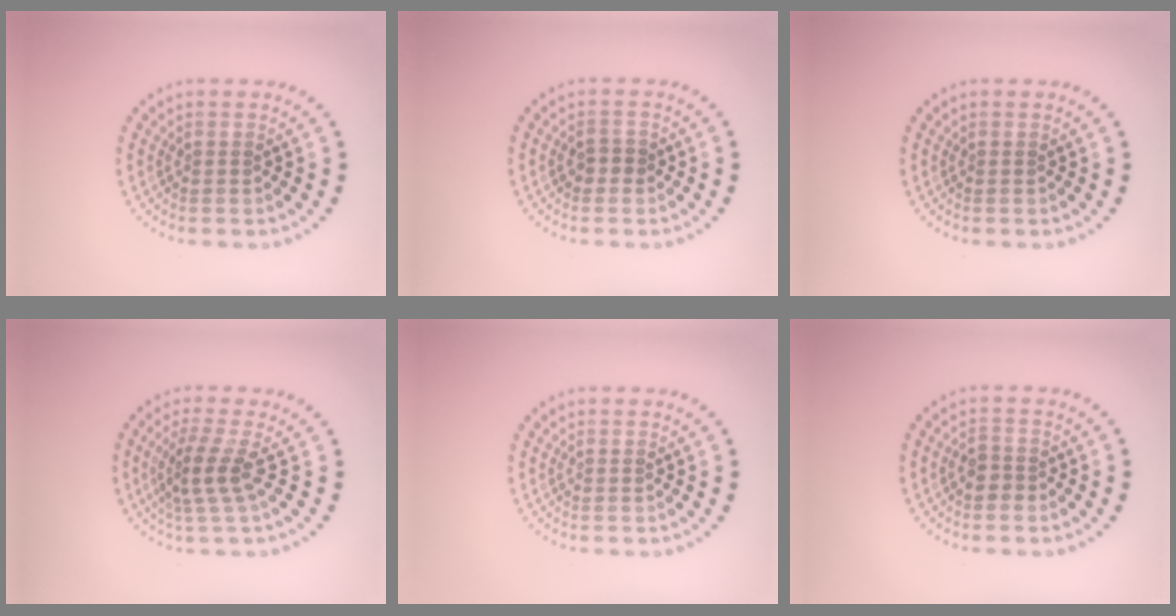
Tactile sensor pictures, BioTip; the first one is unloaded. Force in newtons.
{"total": 1.1, "press": 1.0, "slide": 0.4}
{"total": 0.0}
{"total": 2.9, "press": 2.0, "slide": 2.1}
{"total": 0.0}
{"total": 1.3, "press": 1.1, "slide": 0.7}